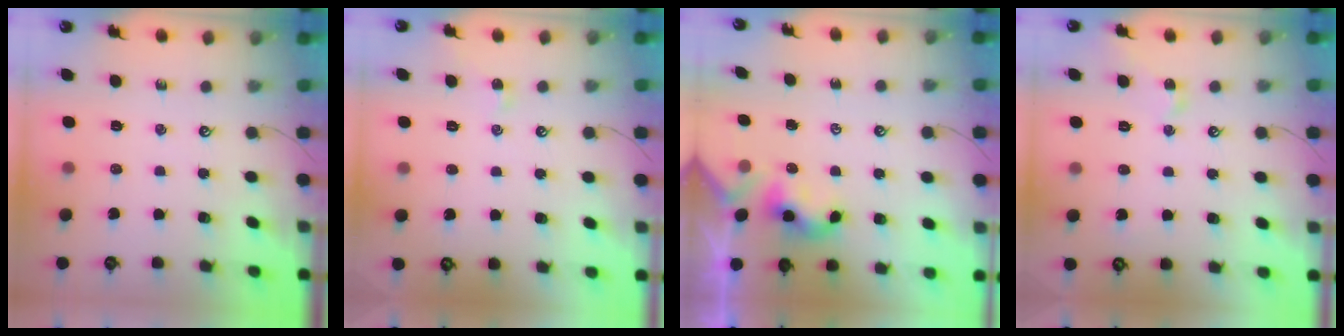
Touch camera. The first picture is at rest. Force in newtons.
{"total": 0.5, "press": 0.4, "slide": 0.4}
{"total": 2.6, "press": 2.6, "slide": 0.3}
{"total": 2.2, "press": 2.1, "slide": 0.7}